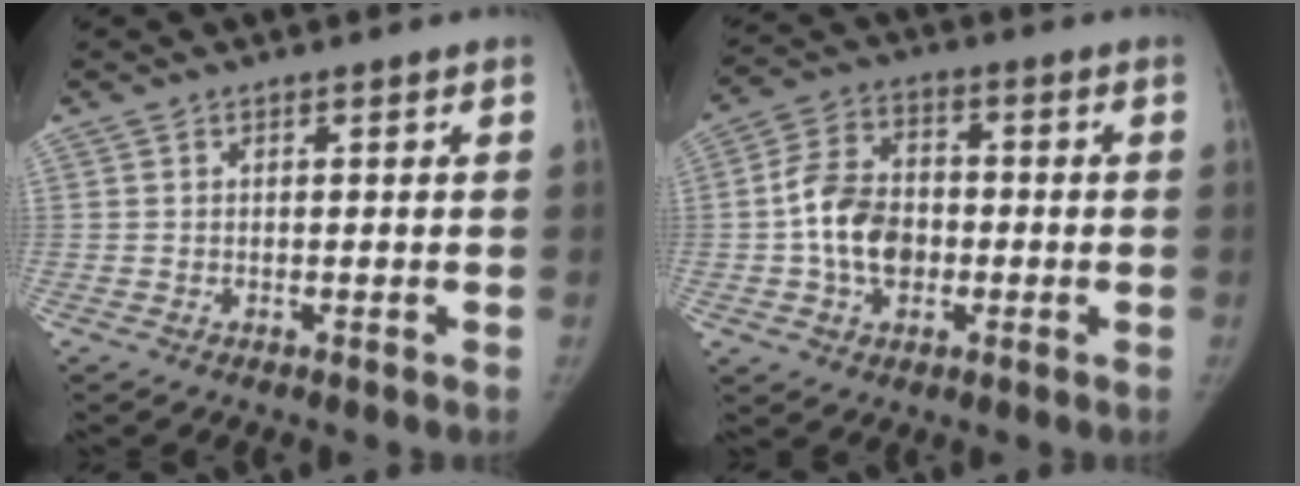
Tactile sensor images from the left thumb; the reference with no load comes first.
{"total": 11.1, "force": [-1.5, 8.0, 7.6], "torque": [-0.118, 0.021, -0.033]}